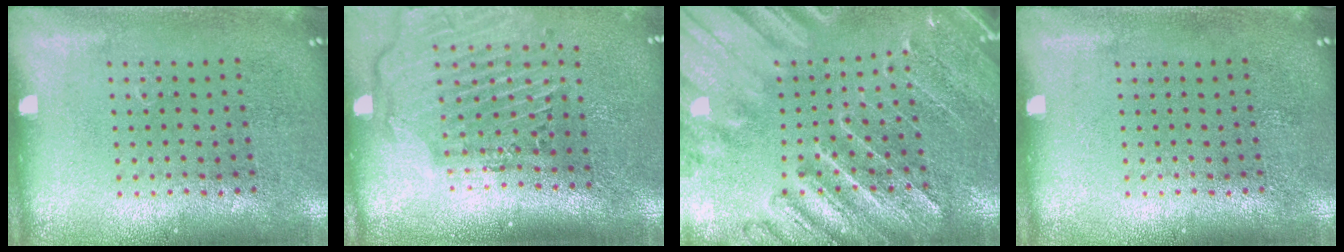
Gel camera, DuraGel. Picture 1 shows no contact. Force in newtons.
{"total": 2.8, "press": 2.3, "slide": 1.7}
{"total": 3.0, "press": 2.9, "slide": 0.8}
{"total": 0.0}